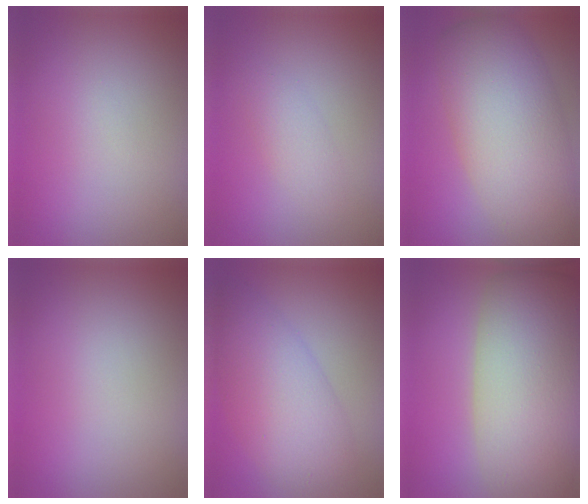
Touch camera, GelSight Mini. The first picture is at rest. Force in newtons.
{"total": 1.7, "press": 1.7, "slide": 0.1}
{"total": 10.0, "press": 10.0, "slide": 0.5}
{"total": 0.0}
{"total": 7.3, "press": 7.3, "slide": 0.2}
{"total": 11.8, "press": 11.8, "slide": 0.8}